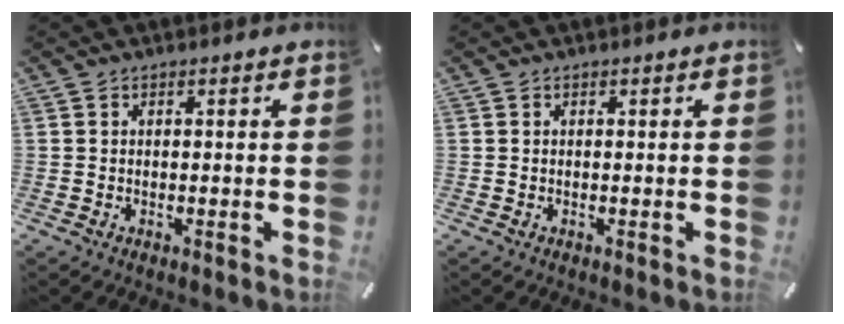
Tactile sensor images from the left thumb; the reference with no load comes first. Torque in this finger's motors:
{"motor_torque": [0.00, 0.00, -0.01, 0.02, 0.00]}